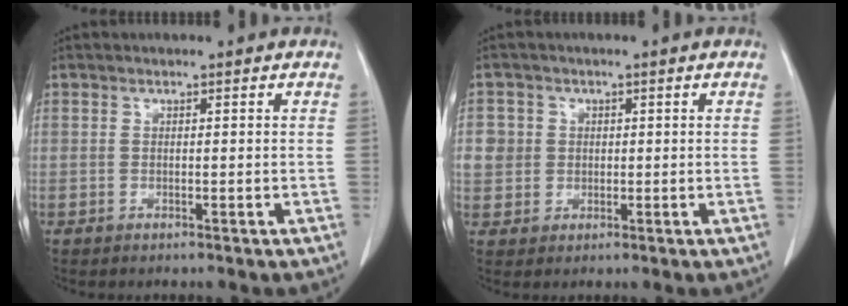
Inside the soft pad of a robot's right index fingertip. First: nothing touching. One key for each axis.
{"total": 4.1, "fx": 0.6, "fy": 4.1, "fz": 0.5, "tx": -0.002, "ty": 0.009, "tz": 0.016}